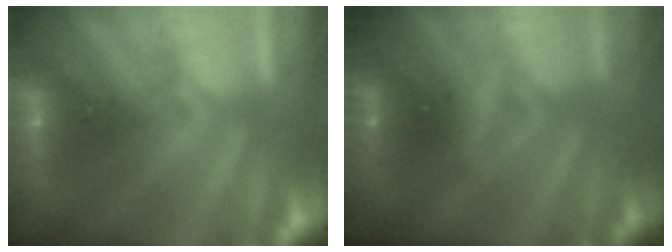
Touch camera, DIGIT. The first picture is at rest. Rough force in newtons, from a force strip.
{"total": 2.4}